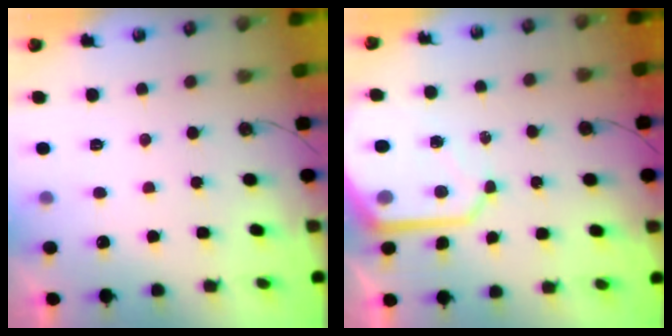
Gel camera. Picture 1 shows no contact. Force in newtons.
{"total": 9.6, "press": 9.6, "slide": 0.8}